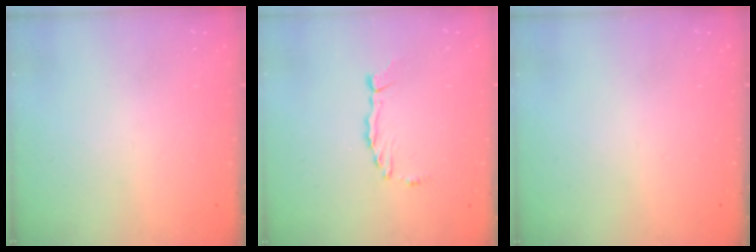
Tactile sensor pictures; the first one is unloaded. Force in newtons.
{"total": 3.6, "press": 3.5, "slide": 0.5}
{"total": 0.0}